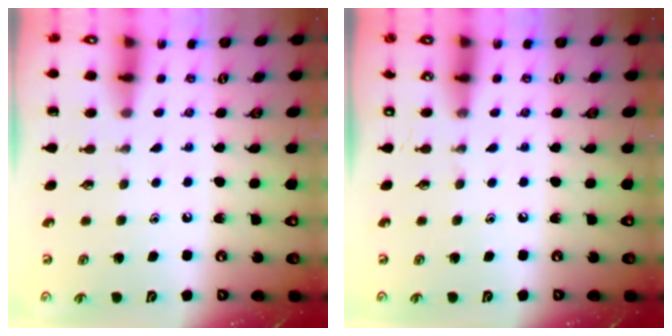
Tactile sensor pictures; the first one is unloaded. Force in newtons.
{"total": 0.0}